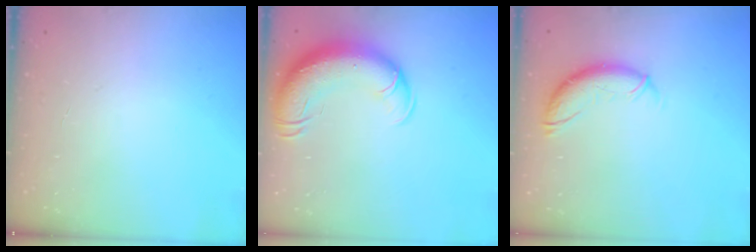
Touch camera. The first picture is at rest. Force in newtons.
{"total": 15.1, "press": 14.7, "slide": 3.6}
{"total": 10.8, "press": 10.6, "slide": 1.8}